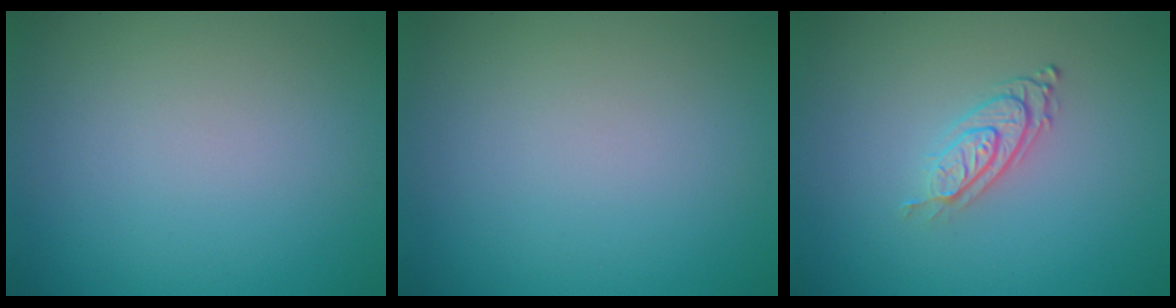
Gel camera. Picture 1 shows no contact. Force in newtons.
{"total": 0.0}
{"total": 2.9, "press": 1.9, "slide": 2.1}